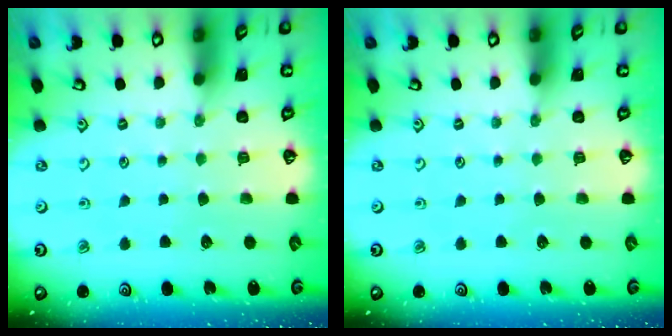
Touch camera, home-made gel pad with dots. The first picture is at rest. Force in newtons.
{"total": 0.0}